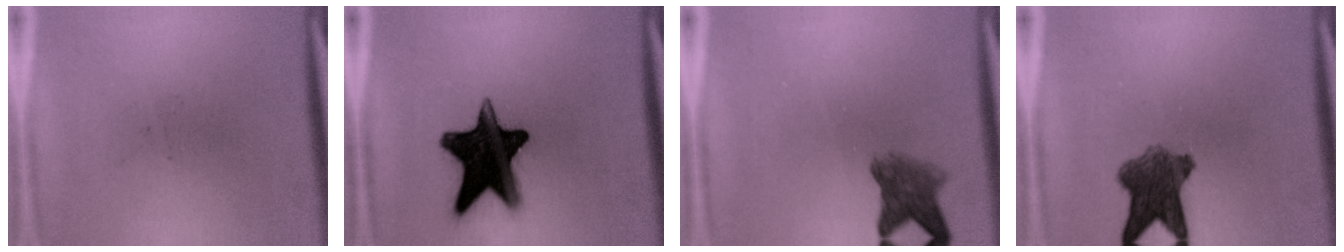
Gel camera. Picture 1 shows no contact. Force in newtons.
{"total": 18.2}
{"total": 4.4}
{"total": 7.8}